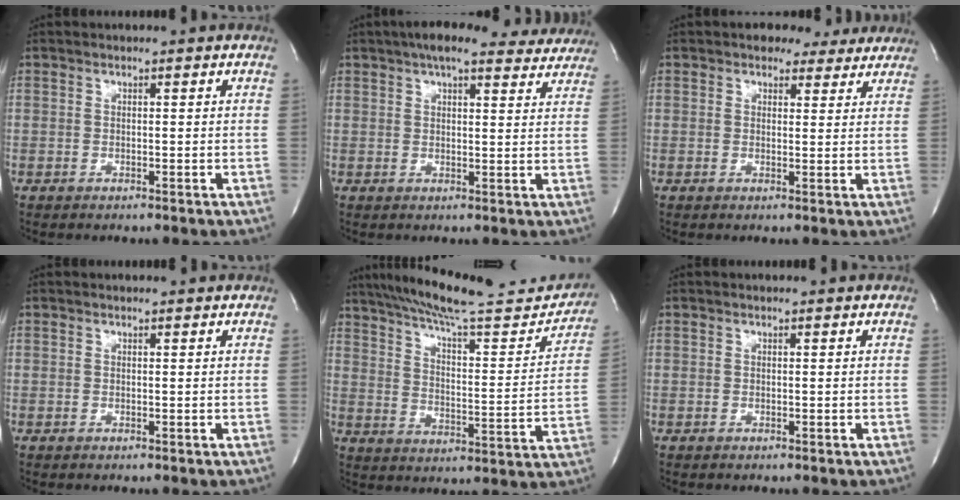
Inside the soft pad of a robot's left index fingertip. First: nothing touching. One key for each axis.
{"total": 15.2, "fx": 13.2, "fy": 3.8, "fz": 6.4, "tx": -0.082, "ty": 0.036, "tz": 0.163}
{"total": 5.2, "fx": 4.3, "fy": 2.7, "fz": 1.0, "tx": -0.007, "ty": 0.007, "tz": 0.045}
{"total": 1.4, "fx": 1.4, "fy": 0.2, "fz": 0.3, "tx": -0.011, "ty": 0.008, "tz": 0.016}
{"total": 24.3, "fx": 21.8, "fy": 3.1, "fz": 10.2, "tx": -0.162, "ty": -0.031, "tz": 0.297}
{"total": 0.7, "fx": 0.7, "fy": 0.1, "fz": 0.1, "tx": -0.008, "ty": 0.007, "tz": 0.010}